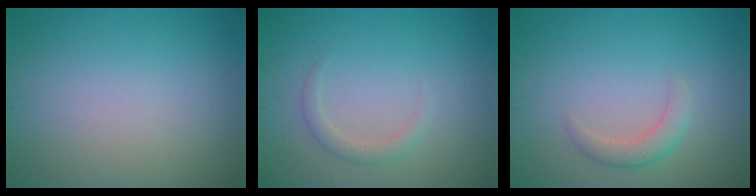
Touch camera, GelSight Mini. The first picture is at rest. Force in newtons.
{"total": 1.4, "press": 1.4, "slide": 0.1}
{"total": 2.0, "press": 1.9, "slide": 0.2}